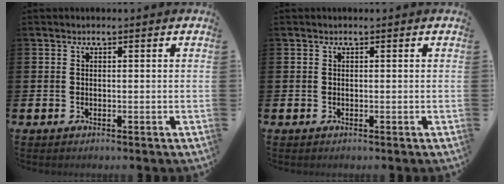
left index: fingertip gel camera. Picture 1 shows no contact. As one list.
[{"total": 0.0}]